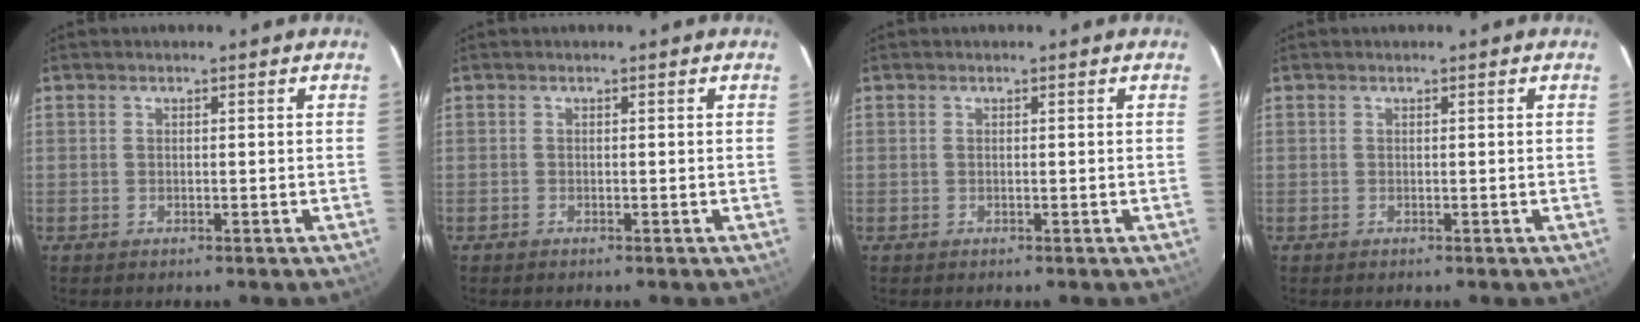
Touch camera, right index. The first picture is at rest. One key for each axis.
{"total": 0.0}
{"total": 0.0}
{"total": 0.0}